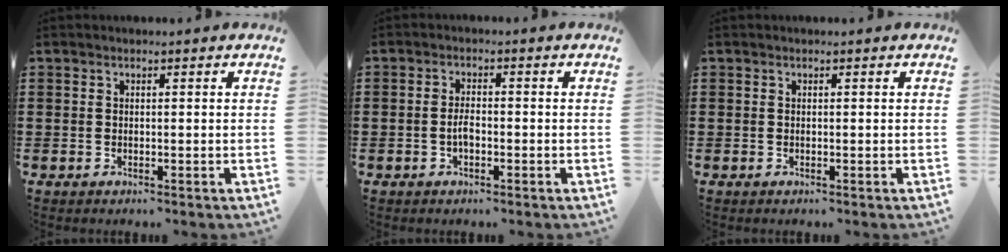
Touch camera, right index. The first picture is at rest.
{"total": 2.4, "force": [-0.6, 1.0, 2.1], "torque": [-0.049, 0.001, -0.015]}
{"total": 0.0}